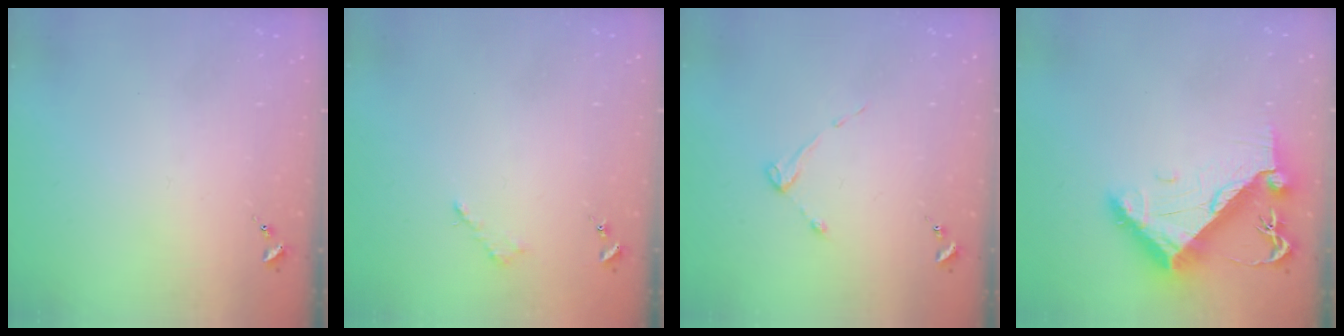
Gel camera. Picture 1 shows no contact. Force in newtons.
{"total": 2.6, "press": 2.5, "slide": 0.3}
{"total": 3.0, "press": 3.0, "slide": 0.4}
{"total": 11.0, "press": 10.9, "slide": 1.4}